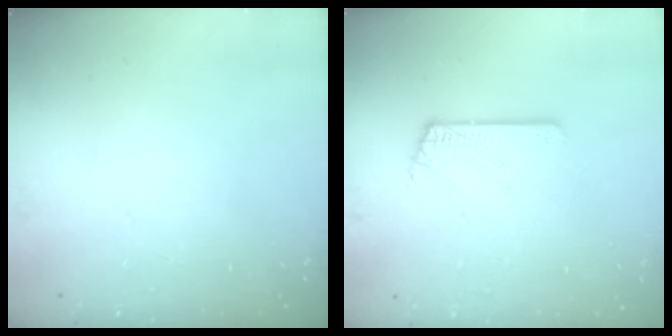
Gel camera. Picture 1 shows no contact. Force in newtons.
{"total": 2.6, "press": 2.6, "slide": 0.3}